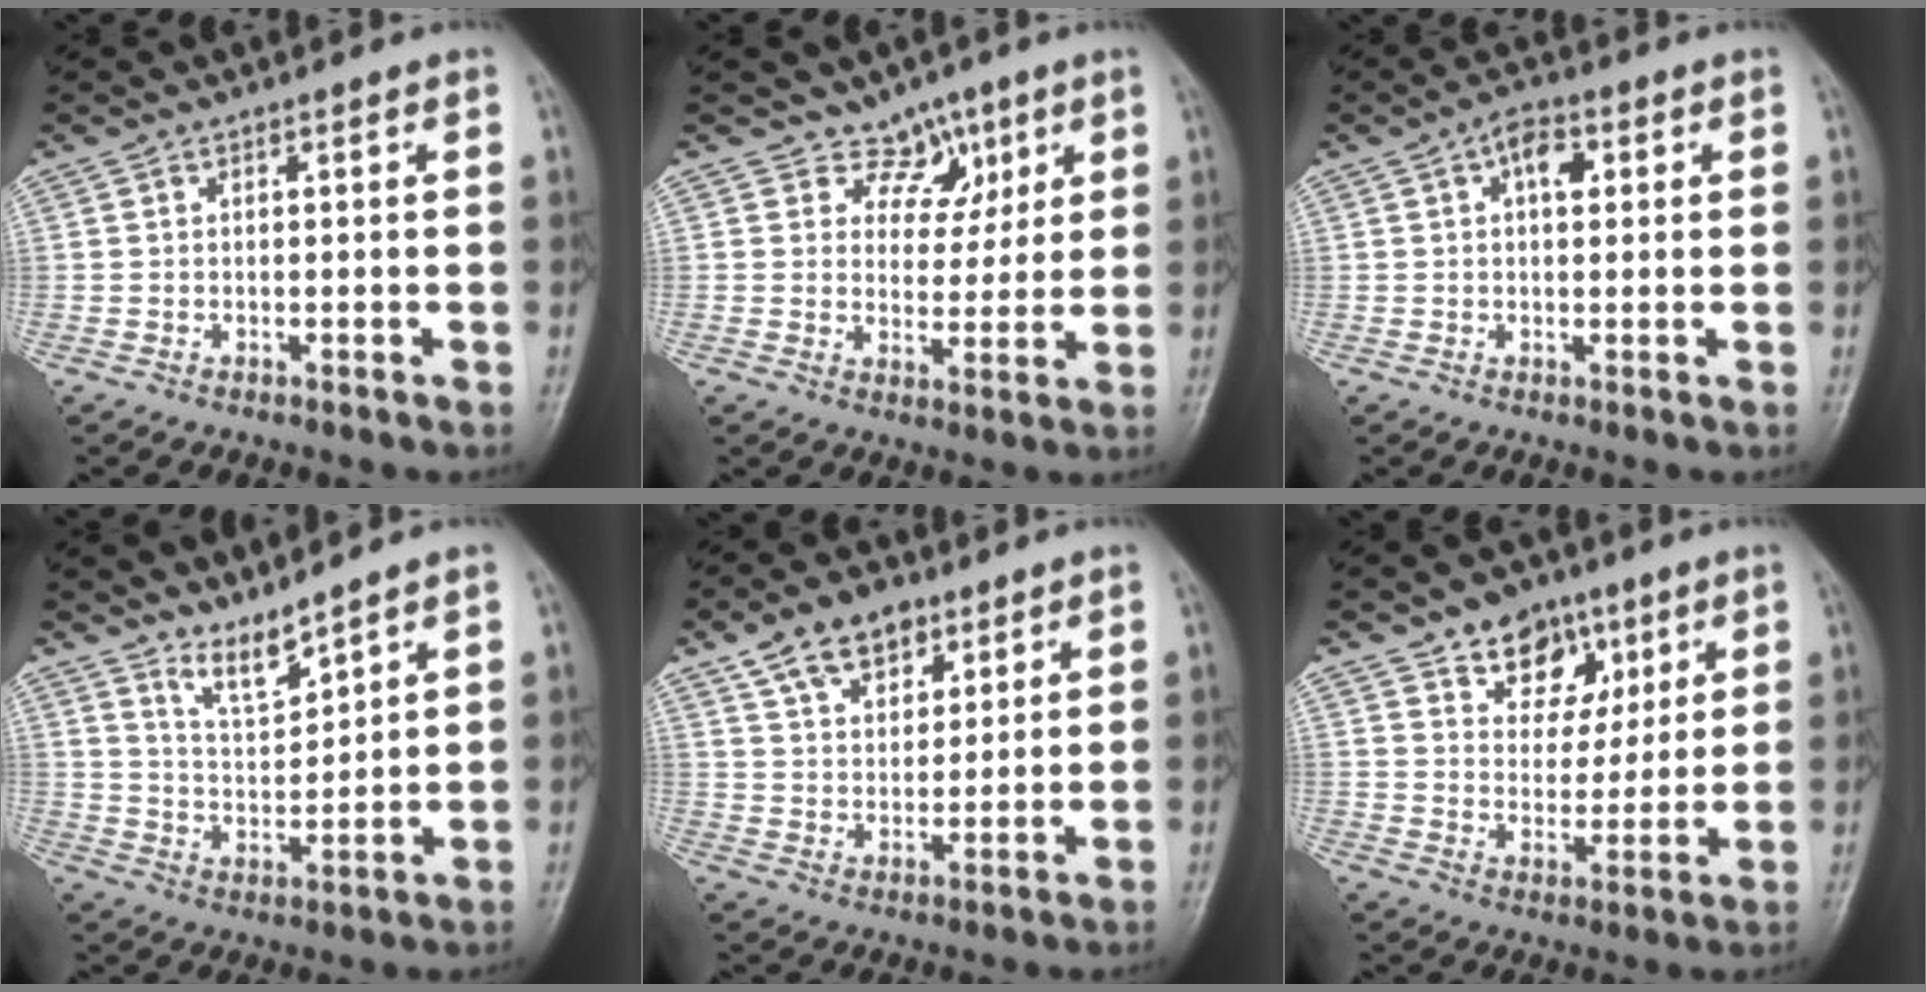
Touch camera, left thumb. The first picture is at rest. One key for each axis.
{"total": 6.0, "fx": 4.0, "fy": 4.4, "fz": 1.0, "tx": 0.023, "ty": -0.022, "tz": 0.064}
{"total": 4.9, "fx": 1.5, "fy": 2.8, "fz": 3.8, "tx": -0.048, "ty": 0.005, "tz": 0.017}
{"total": 5.5, "fx": 5.0, "fy": 0.8, "fz": 2.2, "tx": -0.038, "ty": -0.053, "tz": 0.107}
{"total": 9.6, "fx": 5.8, "fy": 5.8, "fz": 5.0, "tx": -0.056, "ty": -0.027, "tz": 0.103}
{"total": 10.5, "fx": 6.1, "fy": 7.4, "fz": 4.2, "tx": -0.025, "ty": -0.027, "tz": 0.100}